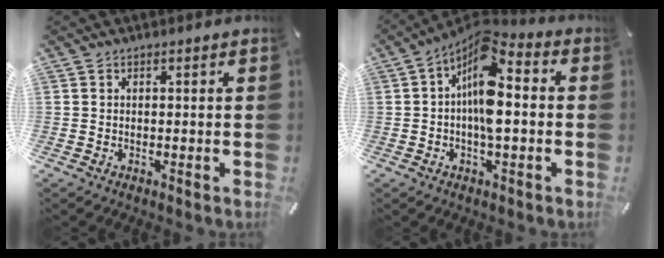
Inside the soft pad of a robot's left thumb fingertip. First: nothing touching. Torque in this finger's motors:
{"motor_torque": [2.31, 2.51, 0.69, -0.42, 0.37]}